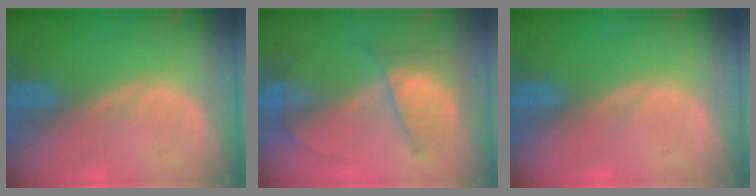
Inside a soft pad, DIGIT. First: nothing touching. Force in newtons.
{"total": 6.6, "press": 5.7, "slide": 3.2}
{"total": 0.0}